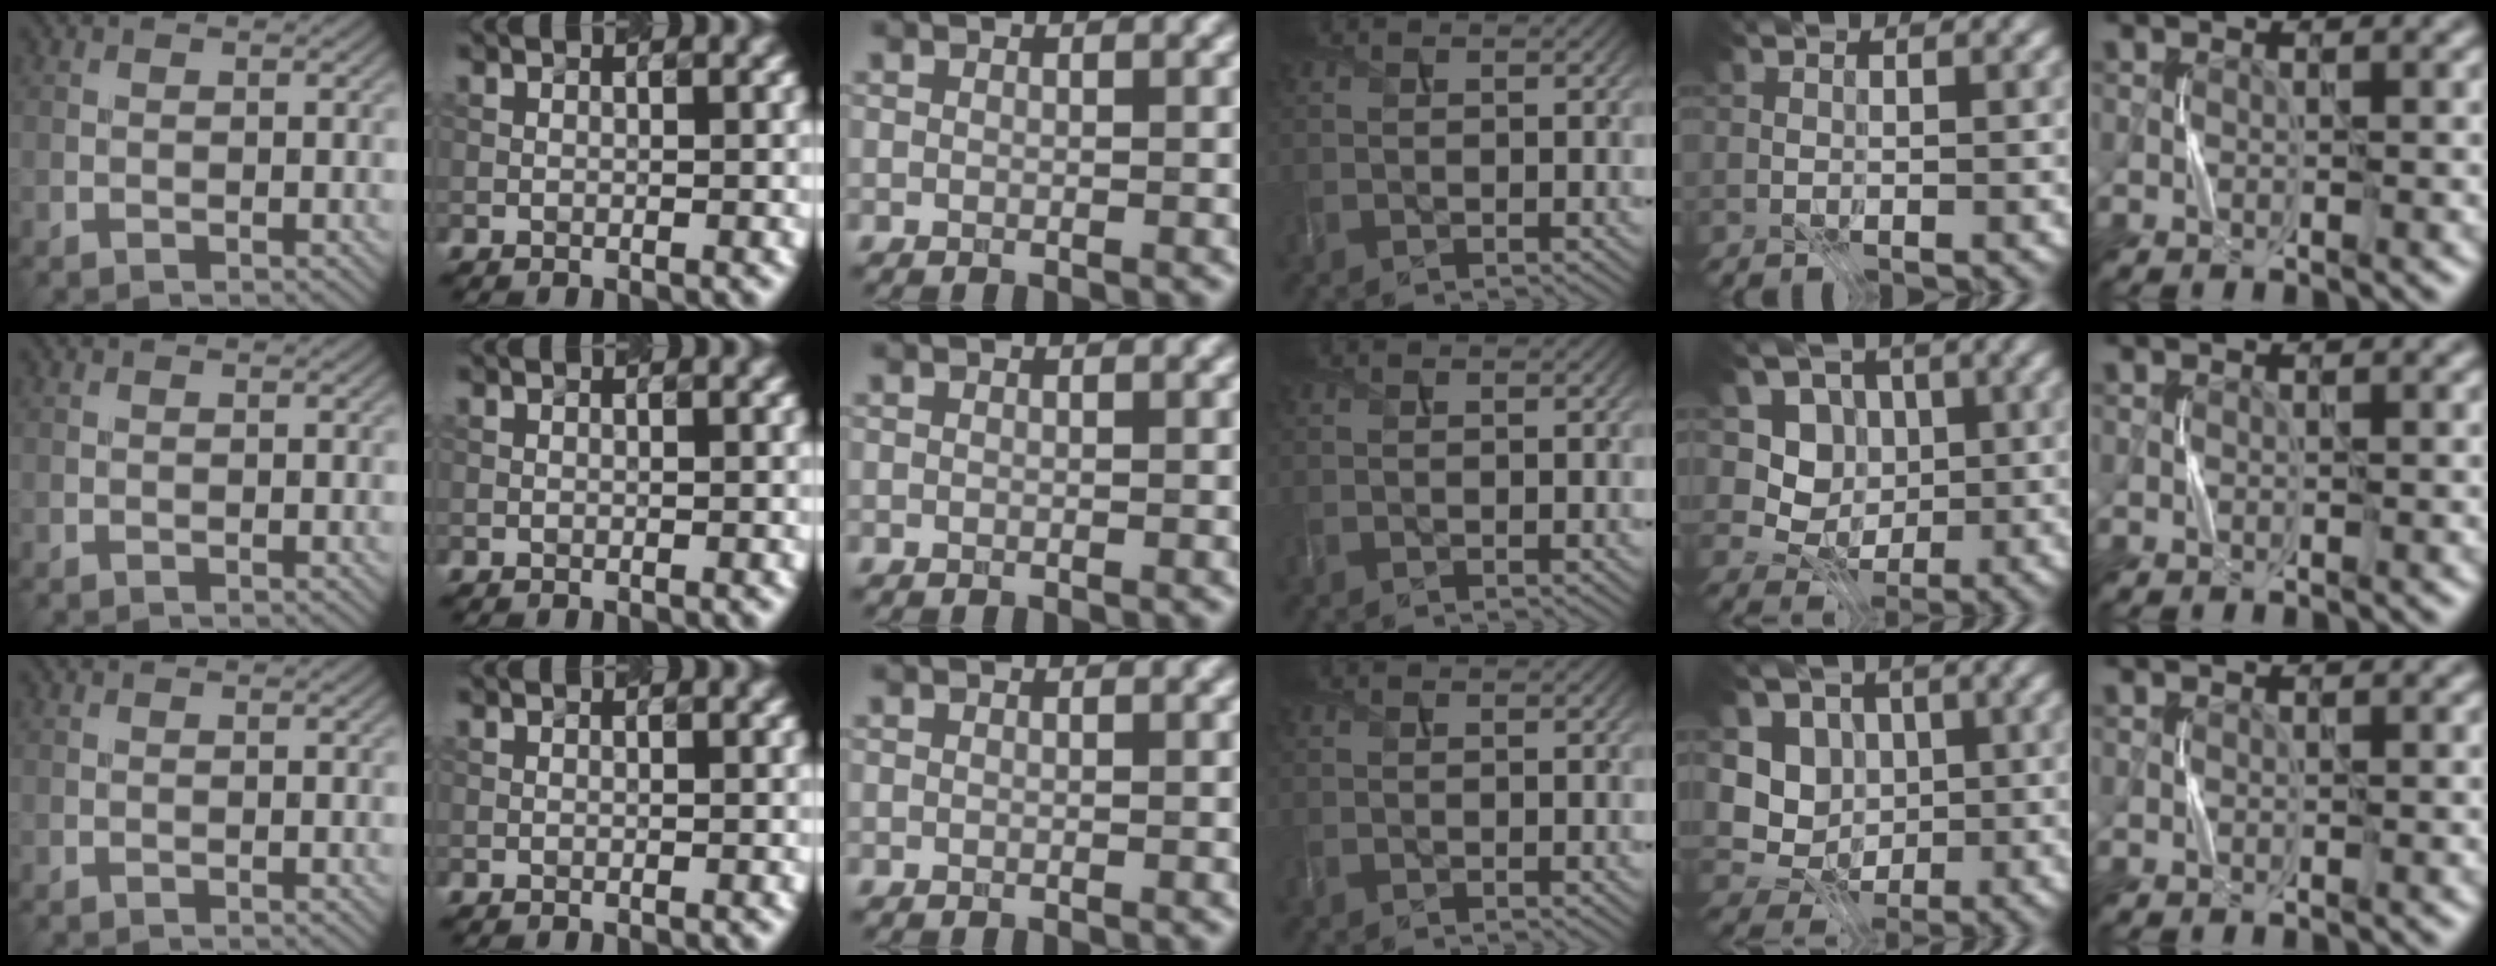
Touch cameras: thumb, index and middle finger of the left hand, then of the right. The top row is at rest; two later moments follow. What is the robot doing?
{"motion": "press", "object": "joystick"}